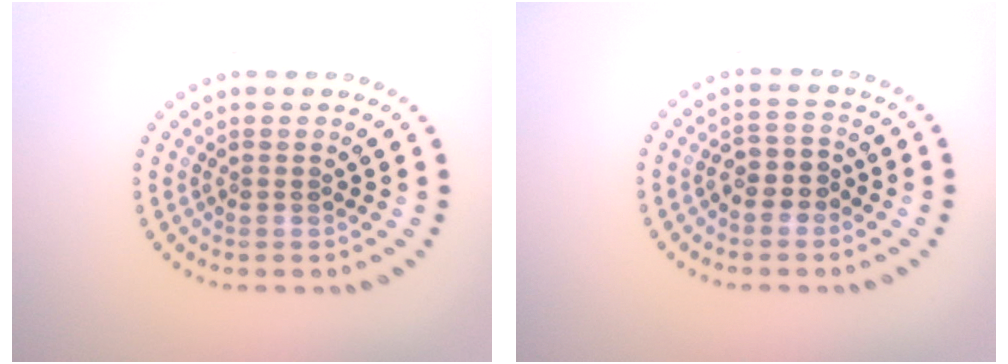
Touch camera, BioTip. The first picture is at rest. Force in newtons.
{"total": 2.3, "press": 2.2, "slide": 0.8}